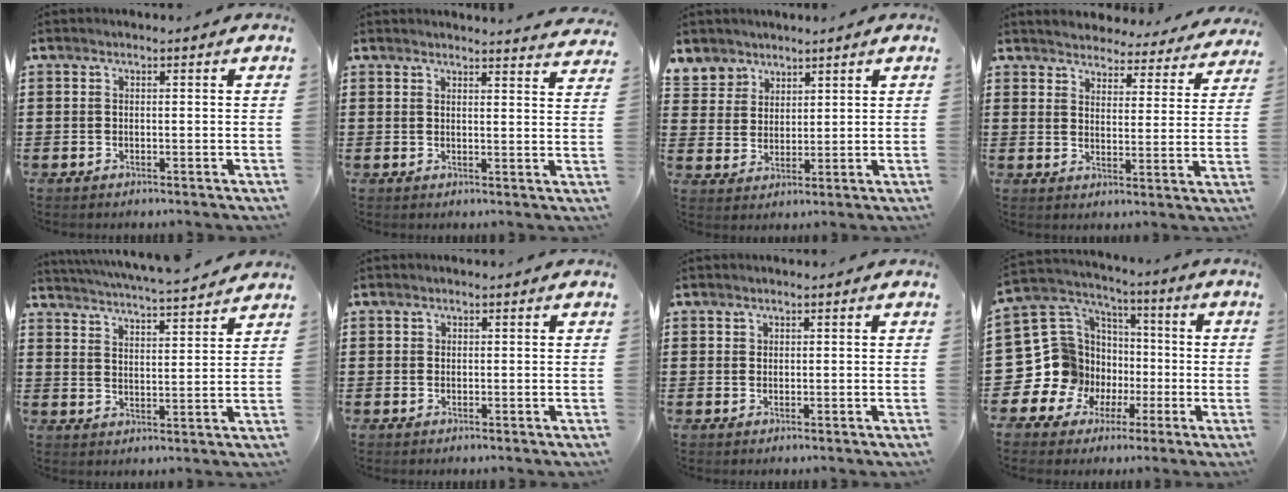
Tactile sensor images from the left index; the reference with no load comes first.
{"total": 2.9, "force": [2.8, -0.3, 0.3], "torque": [-0.007, -0.015, 0.052]}
{"total": 4.9, "force": [3.5, 3.4, -0.2], "torque": [-0.015, -0.004, 0.063]}
{"total": 4.0, "force": [3.9, 0.2, -0.4], "torque": [-0.010, -0.035, 0.064]}
{"total": 4.2, "force": [4.1, -0.4, 0.8], "torque": [-0.036, -0.032, 0.066]}
{"total": 0.6, "force": [0.2, 0.6, 0.0], "torque": [-0.003, 0.004, 0.004]}
{"total": 0.9, "force": [0.6, 0.7, 0.1], "torque": [-0.005, 0.002, 0.013]}
{"total": 13.8, "force": [-2.7, 13.0, 3.7], "torque": [-0.152, -0.023, -0.026]}